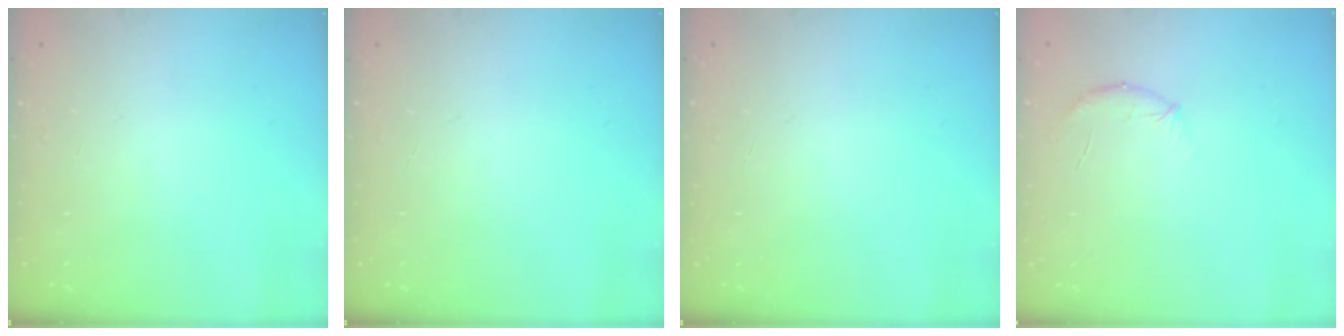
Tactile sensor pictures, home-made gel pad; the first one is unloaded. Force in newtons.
{"total": 0.0}
{"total": 0.0}
{"total": 8.3, "press": 8.1, "slide": 1.7}